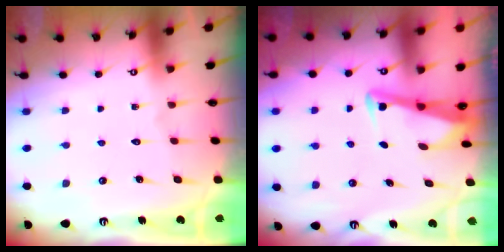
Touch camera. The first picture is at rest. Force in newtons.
{"total": 3.5, "press": 3.5, "slide": 0.4}